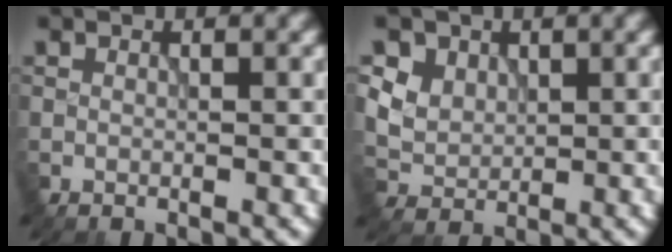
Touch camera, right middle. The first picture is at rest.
{"total": 4.9, "force": [2.5, 3.7, 2.0], "torque": [-0.049, 0.003, 0.047]}